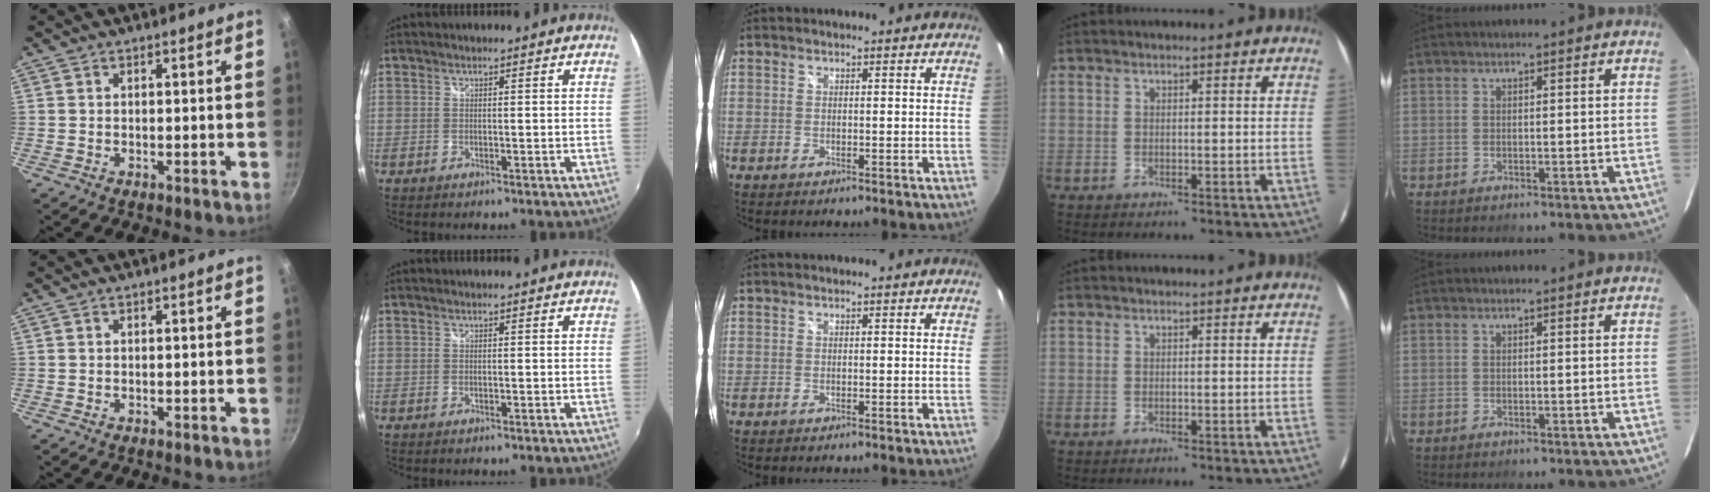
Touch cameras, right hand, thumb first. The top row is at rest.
{}